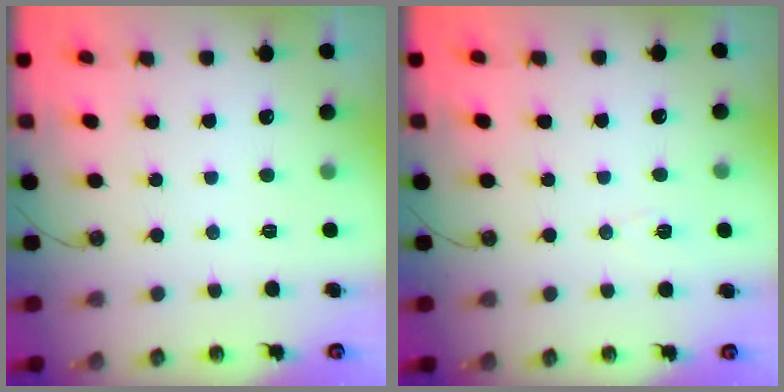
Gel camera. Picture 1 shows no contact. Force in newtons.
{"total": 3.3, "press": 2.4, "slide": 2.3}